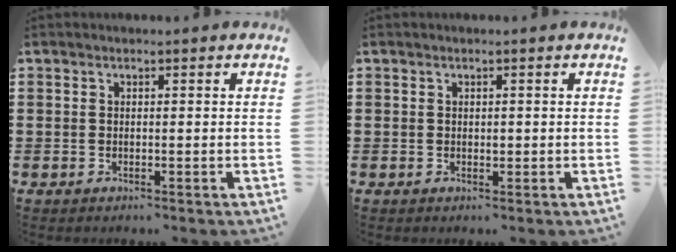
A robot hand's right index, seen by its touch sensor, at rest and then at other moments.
{"total": 0.8, "force": [0.1, 0.5, 0.6], "torque": [-0.012, 0.002, 0.002]}